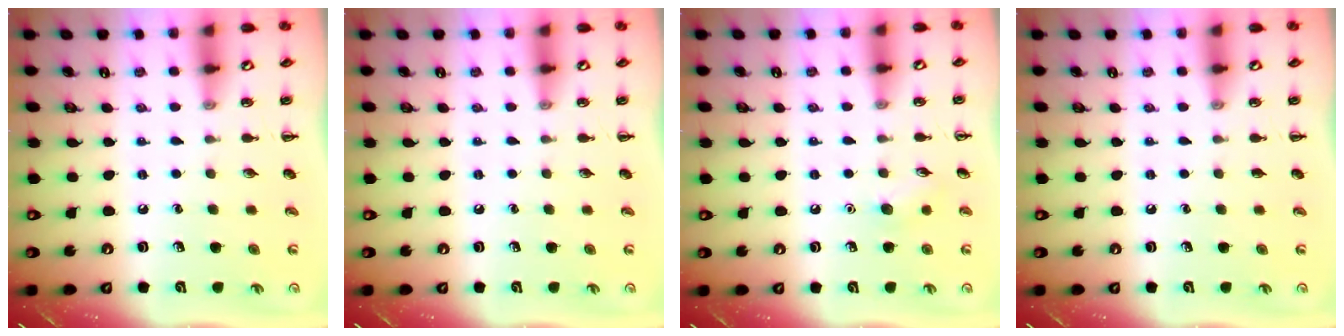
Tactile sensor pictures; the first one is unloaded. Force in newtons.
{"total": 0.0}
{"total": 6.6, "press": 6.3, "slide": 1.9}
{"total": 0.0}